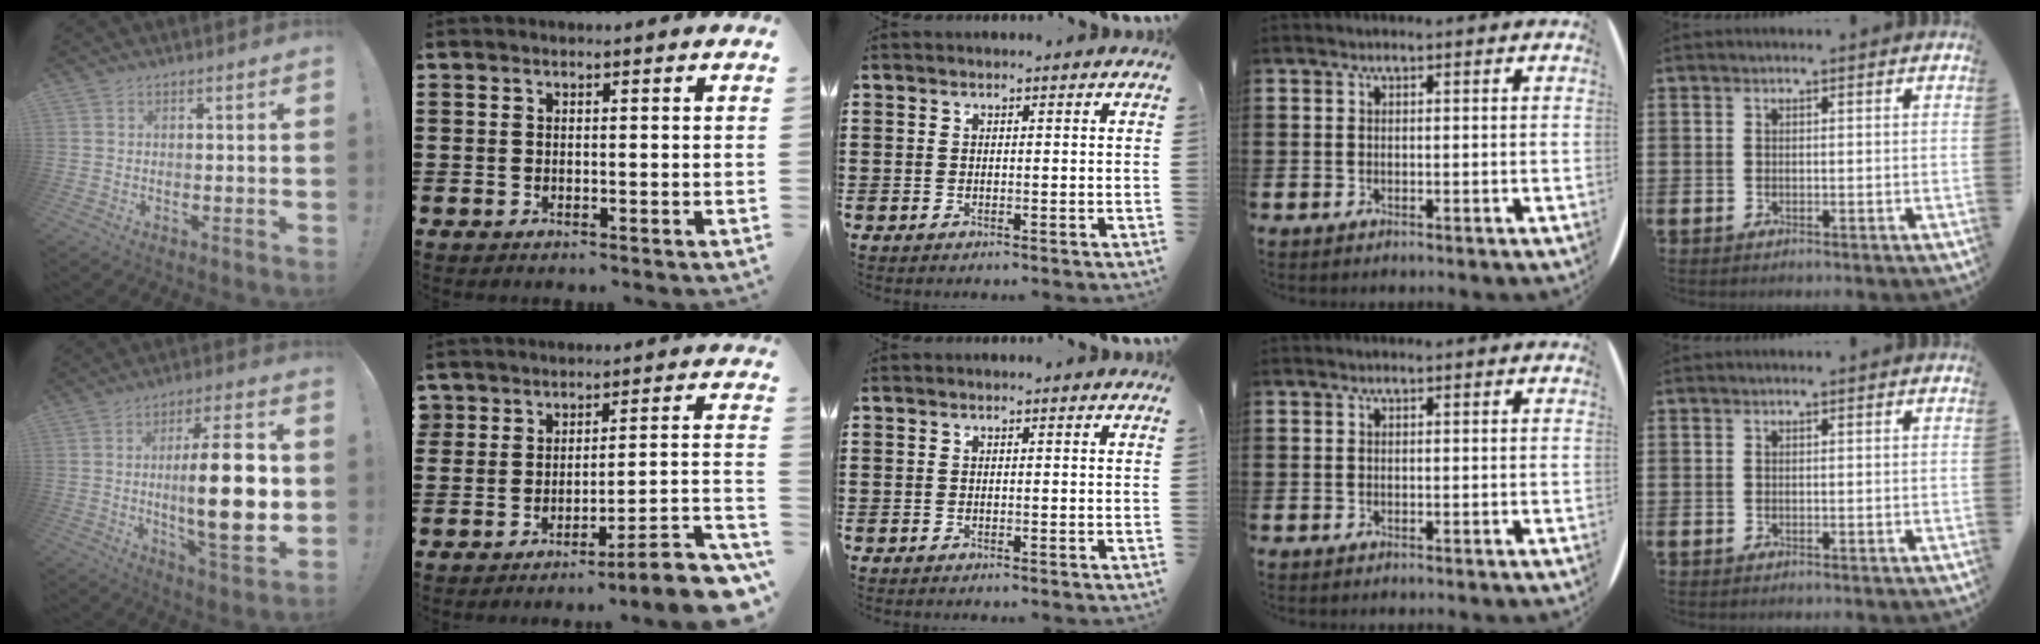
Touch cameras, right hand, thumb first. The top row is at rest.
{"thumb": {"total": 19.3, "force": [0.3, 4.9, 18.6], "torque": [-0.303, -0.009, -0.003]}, "index": {"total": 5.3, "force": [-4.4, 0.7, 2.9], "torque": [-0.047, -0.004, -0.086]}}